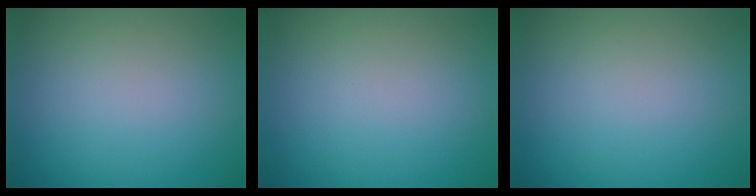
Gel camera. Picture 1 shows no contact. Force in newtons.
{"total": 0.0}
{"total": 0.0}